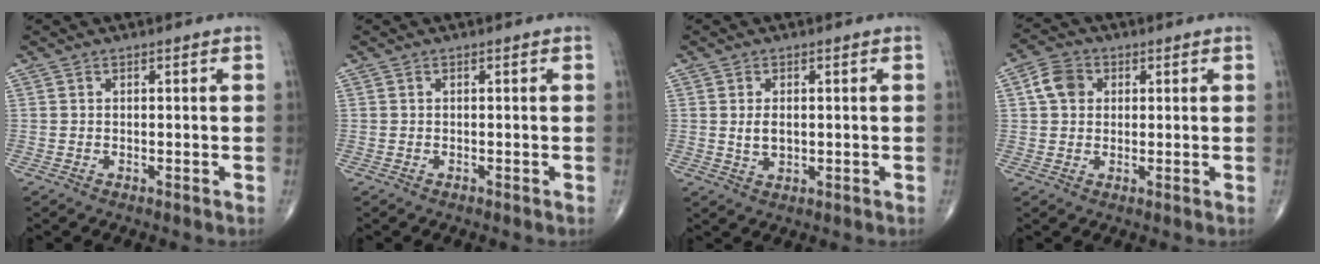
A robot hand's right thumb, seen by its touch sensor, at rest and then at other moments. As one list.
[{"total": 0.0}, {"total": 3.2, "force": [0.2, 2.0, 2.5], "torque": [-0.041, -0.005, 0.008]}, {"total": 5.4, "force": [1.2, 4.4, 2.9], "torque": [-0.043, 0.006, 0.016]}]